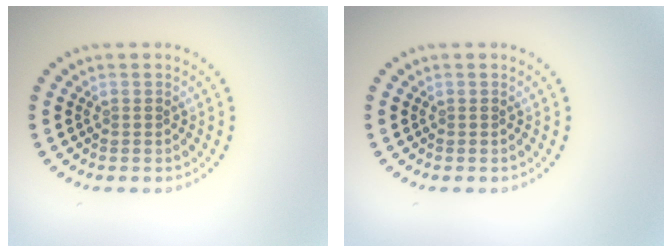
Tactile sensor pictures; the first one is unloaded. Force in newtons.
{"total": 0.0}